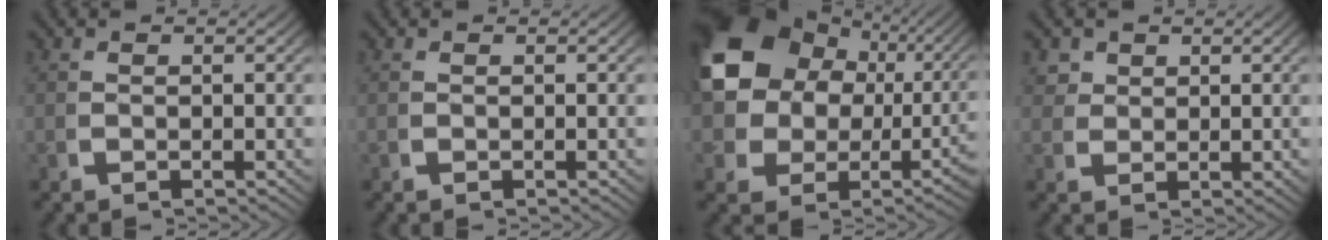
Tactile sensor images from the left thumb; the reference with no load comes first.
{"total": 0.0}
{"total": 13.7, "force": [1.3, 10.9, 8.2], "torque": [-0.206, -0.048, 0.047]}
{"total": 2.6, "force": [1.3, 2.0, 1.1], "torque": [-0.011, -0.006, 0.030]}